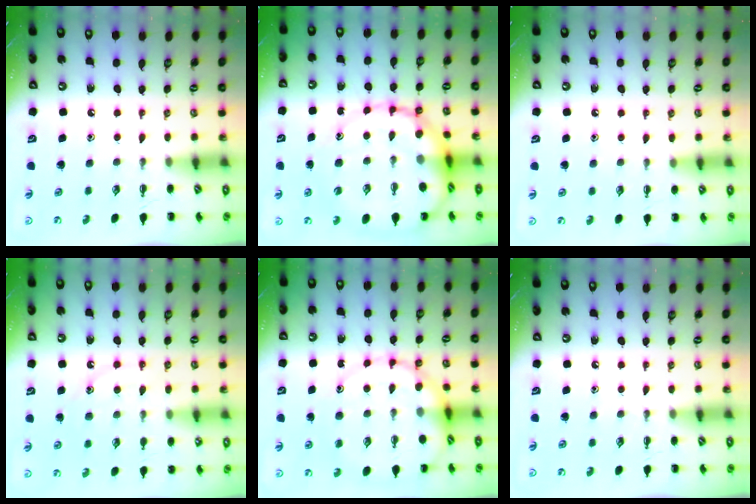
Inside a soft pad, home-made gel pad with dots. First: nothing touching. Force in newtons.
{"total": 19.0, "press": 18.6, "slide": 3.5}
{"total": 5.4, "press": 5.0, "slide": 2.0}
{"total": 10.6, "press": 10.5, "slide": 1.2}
{"total": 13.3, "press": 13.2, "slide": 1.9}
{"total": 0.0}